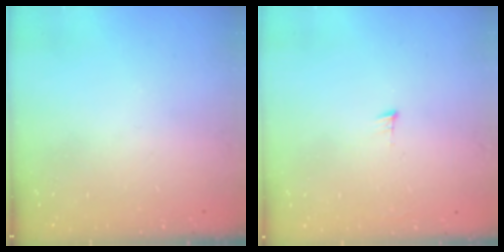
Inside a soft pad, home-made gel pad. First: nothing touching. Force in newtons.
{"total": 4.5, "press": 4.5, "slide": 0.3}